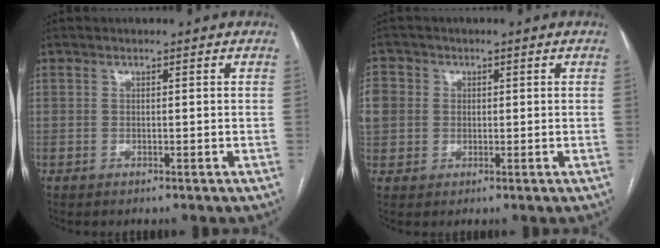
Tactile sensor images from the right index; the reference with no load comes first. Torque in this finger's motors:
{"motor_torque": [1.46, 0.08, 0.67, 0.15]}